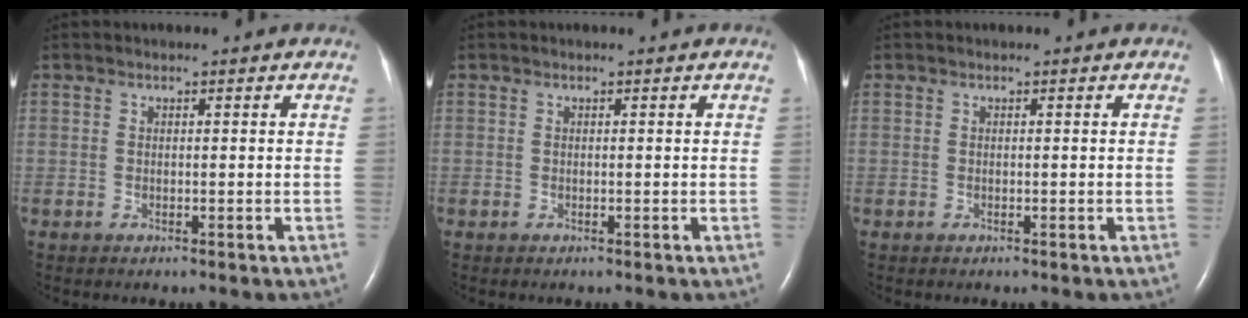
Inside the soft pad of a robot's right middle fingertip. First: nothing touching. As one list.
[{"total": 0.0}, {"total": 0.0}]